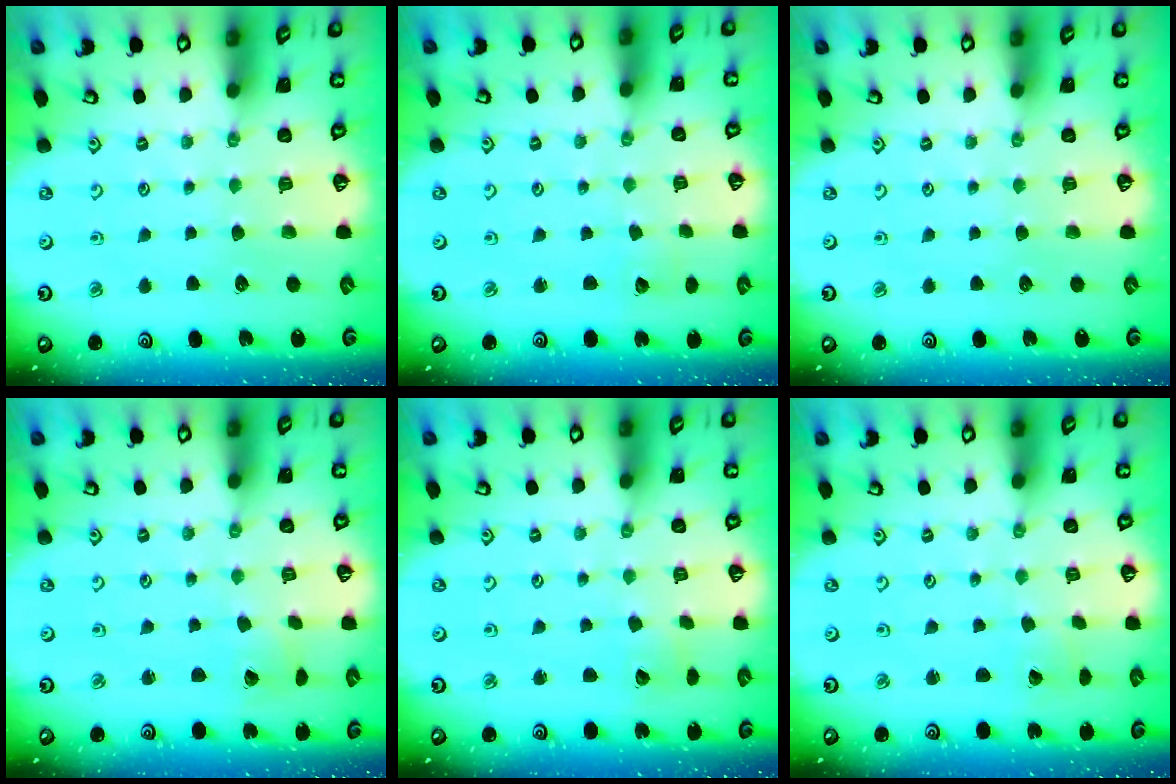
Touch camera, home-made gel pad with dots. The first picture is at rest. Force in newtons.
{"total": 2.4, "press": 2.4, "slide": 0.3}
{"total": 0.0}
{"total": 2.9, "press": 2.9, "slide": 0.2}
{"total": 4.2, "press": 4.1, "slide": 0.3}
{"total": 1.5, "press": 1.5, "slide": 0.0}